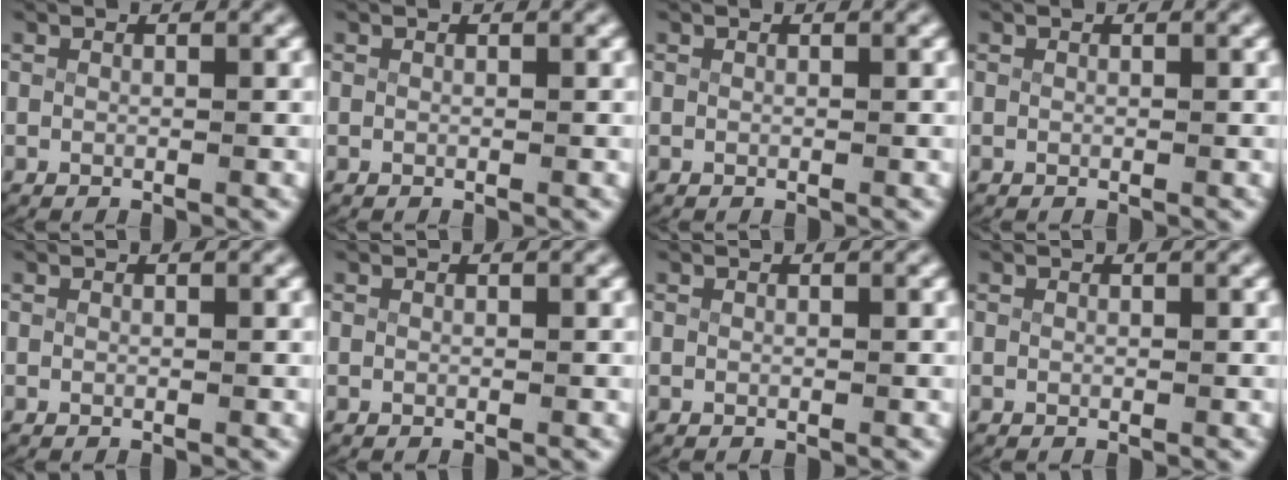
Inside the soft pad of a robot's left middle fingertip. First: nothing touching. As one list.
[{"total": 0.0}, {"total": 0.0}, {"total": 0.0}, {"total": 0.0}, {"total": 0.0}, {"total": 0.0}, {"total": 0.0}]